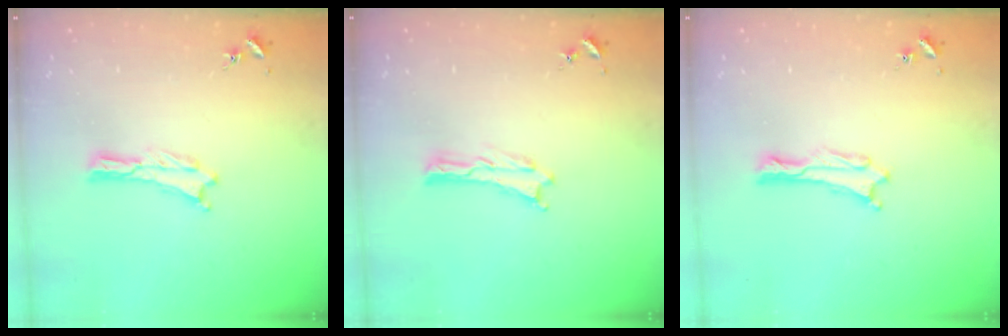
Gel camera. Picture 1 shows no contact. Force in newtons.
{"total": 0.0}
{"total": 0.6, "press": 0.6, "slide": 0.1}